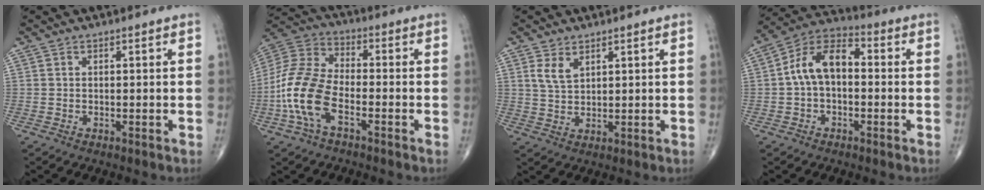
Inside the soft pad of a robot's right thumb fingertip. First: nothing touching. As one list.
[{"total": 14.1, "force": [-4.7, 7.2, 11.1], "torque": [-0.243, 0.032, -0.096]}, {"total": 3.7, "force": [2.1, 1.9, 2.4], "torque": [-0.042, -0.011, 0.047]}, {"total": 10.3, "force": [-0.1, 6.3, 8.1], "torque": [-0.136, 0.038, -0.016]}]